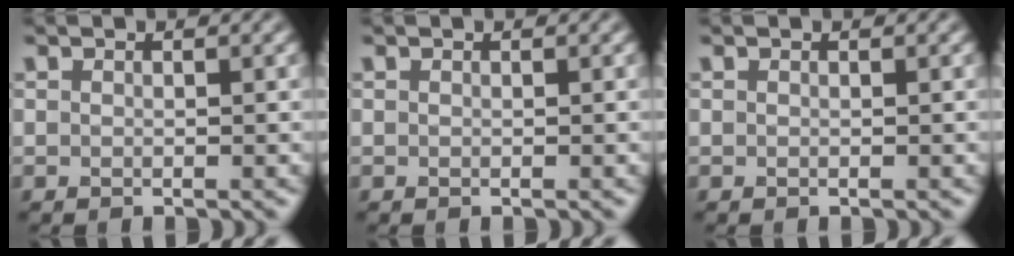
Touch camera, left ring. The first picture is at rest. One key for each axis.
{"total": 0.0}
{"total": 0.0}